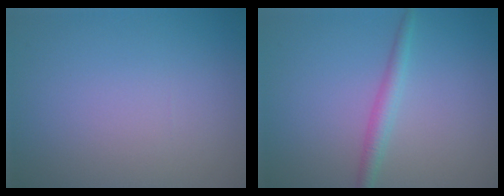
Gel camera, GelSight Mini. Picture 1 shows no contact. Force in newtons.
{"total": 1.9, "press": 1.9, "slide": 0.0}